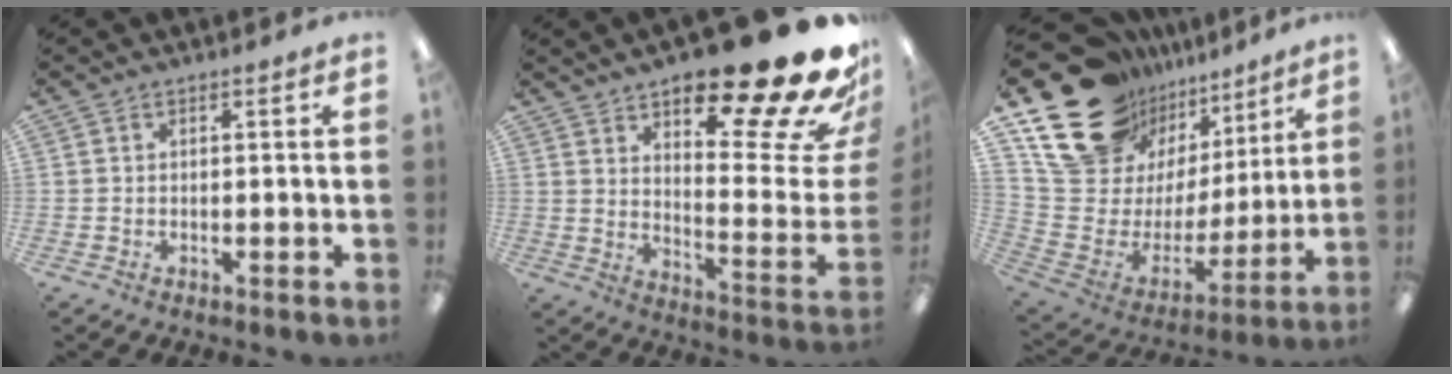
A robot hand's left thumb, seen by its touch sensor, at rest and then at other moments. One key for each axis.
{"total": 25.4, "fx": 17.8, "fy": 6.3, "fz": 17.1, "tx": -0.215, "ty": -0.133, "tz": 0.276}
{"total": 22.3, "fx": 15.0, "fy": 13.9, "fz": 8.9, "tx": -0.154, "ty": -0.104, "tz": 0.298}